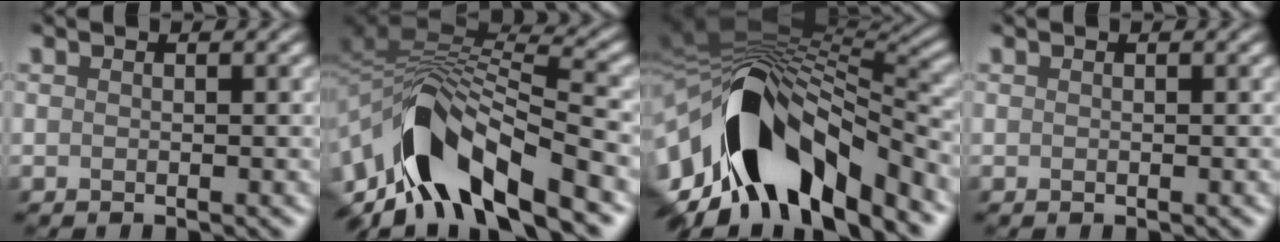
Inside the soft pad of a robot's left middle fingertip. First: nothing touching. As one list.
[{"total": 11.2, "force": [-3.9, 5.1, 9.2], "torque": [-0.169, 0.009, -0.070]}, {"total": 14.6, "force": [-6.2, 7.3, 11.1], "torque": [-0.200, 0.013, -0.099]}, {"total": 0.0}]